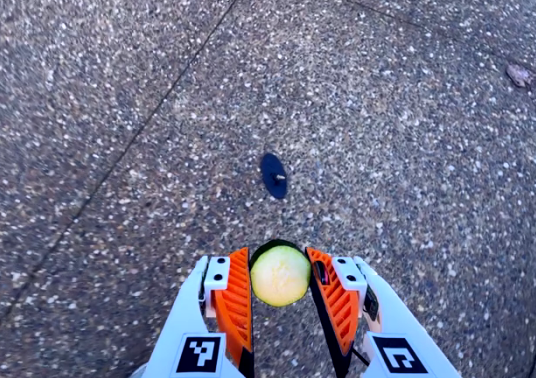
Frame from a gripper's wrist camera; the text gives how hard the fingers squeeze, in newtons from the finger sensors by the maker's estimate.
{"total": 8.3, "left": 8.1, "right": 8.5}